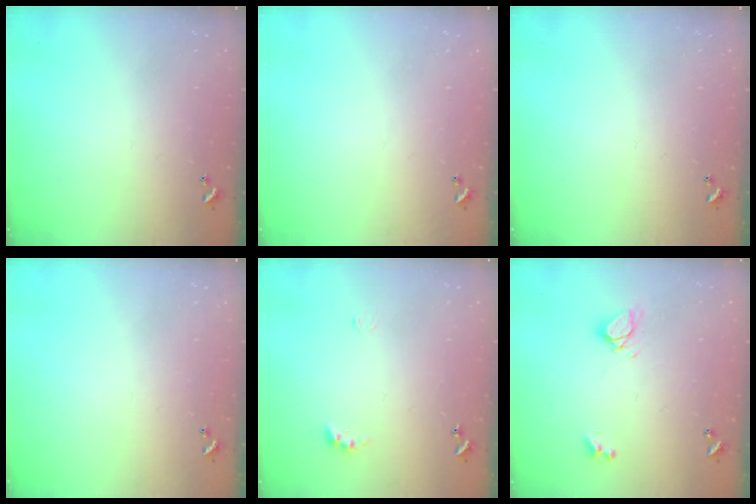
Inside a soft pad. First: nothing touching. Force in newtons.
{"total": 0.0}
{"total": 0.0}
{"total": 0.0}
{"total": 4.9, "press": 4.8, "slide": 0.7}
{"total": 4.7, "press": 4.7, "slide": 0.4}